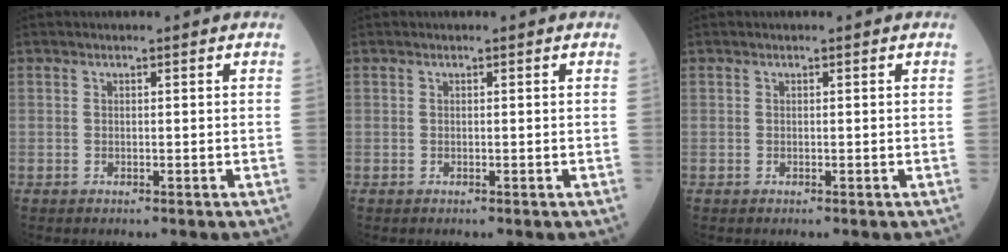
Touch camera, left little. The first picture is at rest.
{"total": 0.0}
{"total": 0.0}